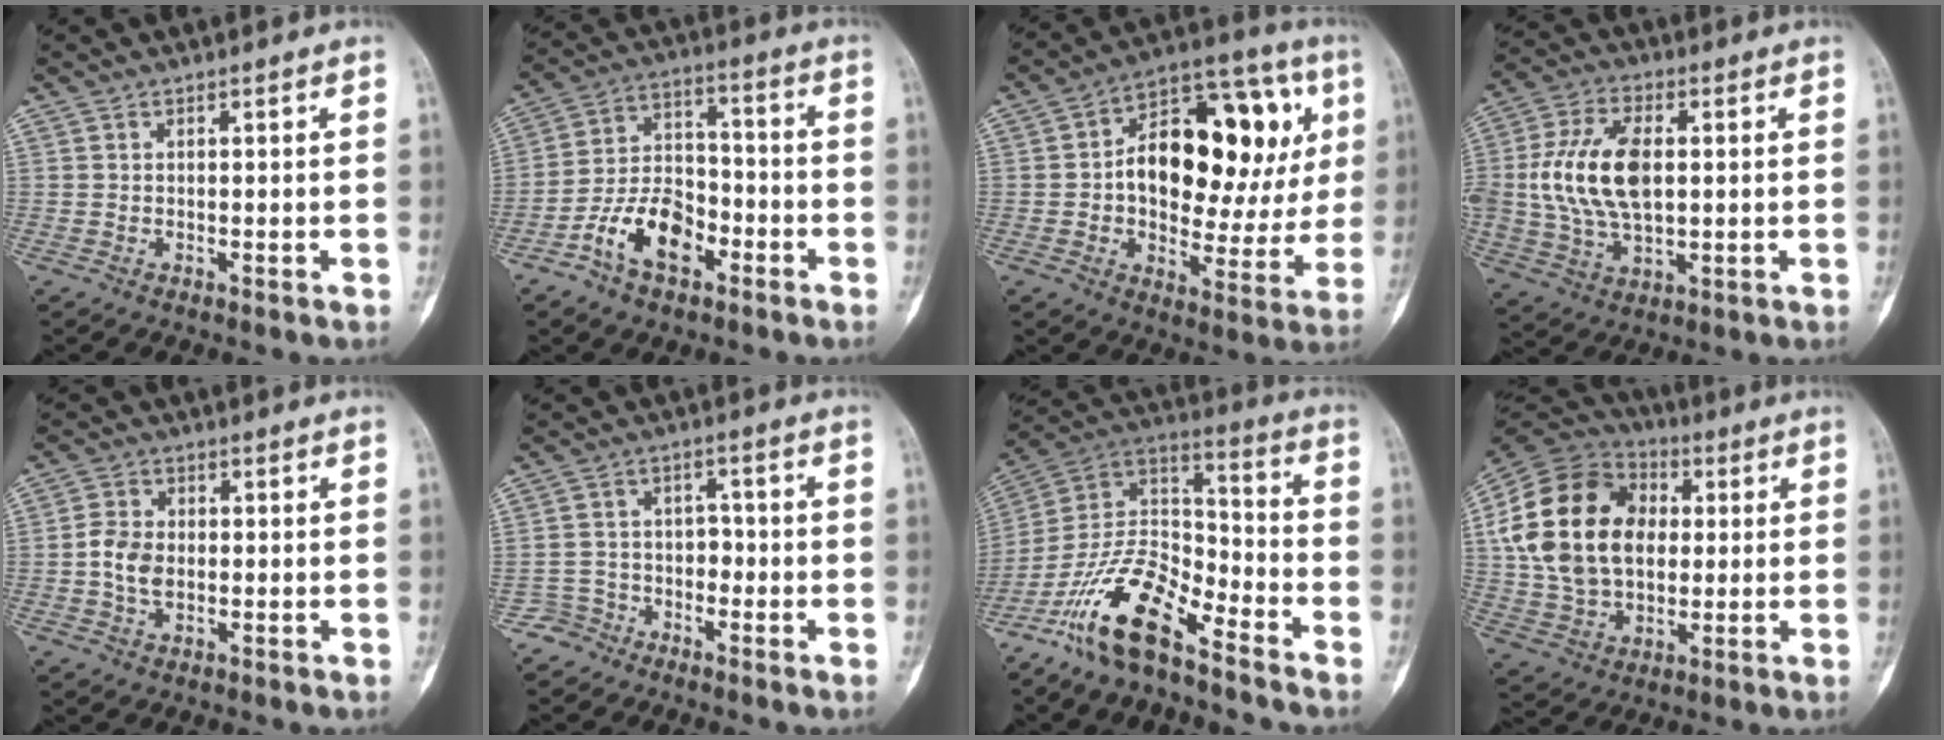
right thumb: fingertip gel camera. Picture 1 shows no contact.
{"total": 12.2, "force": [-5.9, 7.1, 7.9], "torque": [-0.123, 0.045, -0.111]}
{"total": 23.8, "force": [4.4, 13.3, 19.2], "torque": [-0.232, 0.025, 0.061]}
{"total": 15.5, "force": [1.3, 8.8, 12.8], "torque": [-0.255, 0.004, 0.028]}
{"total": 5.2, "force": [-0.6, 3.6, 3.7], "torque": [-0.069, 0.007, -0.017]}
{"total": 5.0, "force": [-3.5, 3.5, -0.5], "torque": [0.045, 0.042, -0.072]}
{"total": 17.1, "force": [-11.7, 6.1, 10.9], "torque": [-0.192, 0.085, -0.224]}
{"total": 22.8, "force": [2.9, 16.1, 15.9], "torque": [-0.292, 0.016, 0.054]}